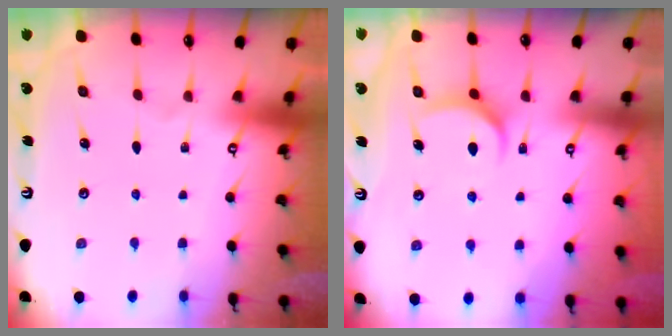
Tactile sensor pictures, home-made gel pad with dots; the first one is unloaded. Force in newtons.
{"total": 7.3, "press": 7.2, "slide": 0.8}